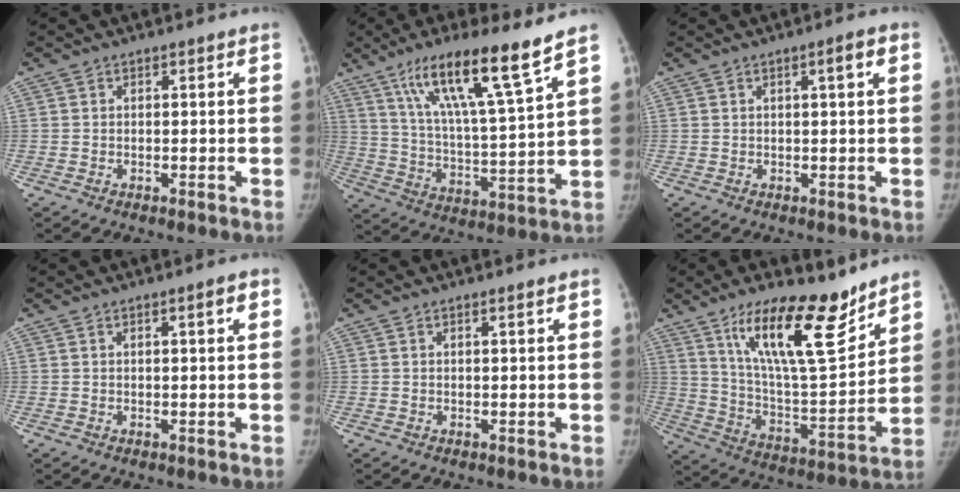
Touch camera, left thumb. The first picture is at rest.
{"total": 17.3, "force": [11.2, 1.4, 13.1], "torque": [-0.217, -0.053, 0.197]}
{"total": 2.6, "force": [0.8, 0.2, 2.4], "torque": [-0.034, 0.002, 0.011]}
{"total": 1.8, "force": [0.6, 0.2, 1.7], "torque": [-0.023, 0.001, 0.009]}
{"total": 0.6, "force": [0.3, -0.1, 0.5], "torque": [-0.011, 0.000, 0.007]}
{"total": 20.1, "force": [13.1, 6.0, 14.0], "torque": [-0.198, -0.081, 0.230]}